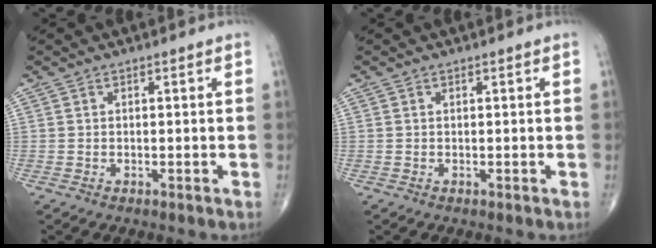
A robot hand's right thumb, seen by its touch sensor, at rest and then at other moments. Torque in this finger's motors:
{"motor_torque": [0.32, 0.27, 0.03, 0.13, 0.01]}